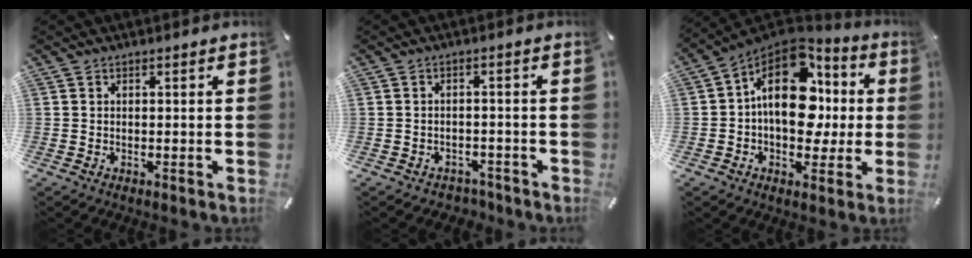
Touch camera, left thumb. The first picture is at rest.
{"total": 2.7, "force": [-2.0, 1.7, 0.6], "torque": [-0.011, 0.011, -0.041]}
{"total": 19.6, "force": [3.0, 13.1, 14.2], "torque": [-0.230, -0.018, 0.053]}